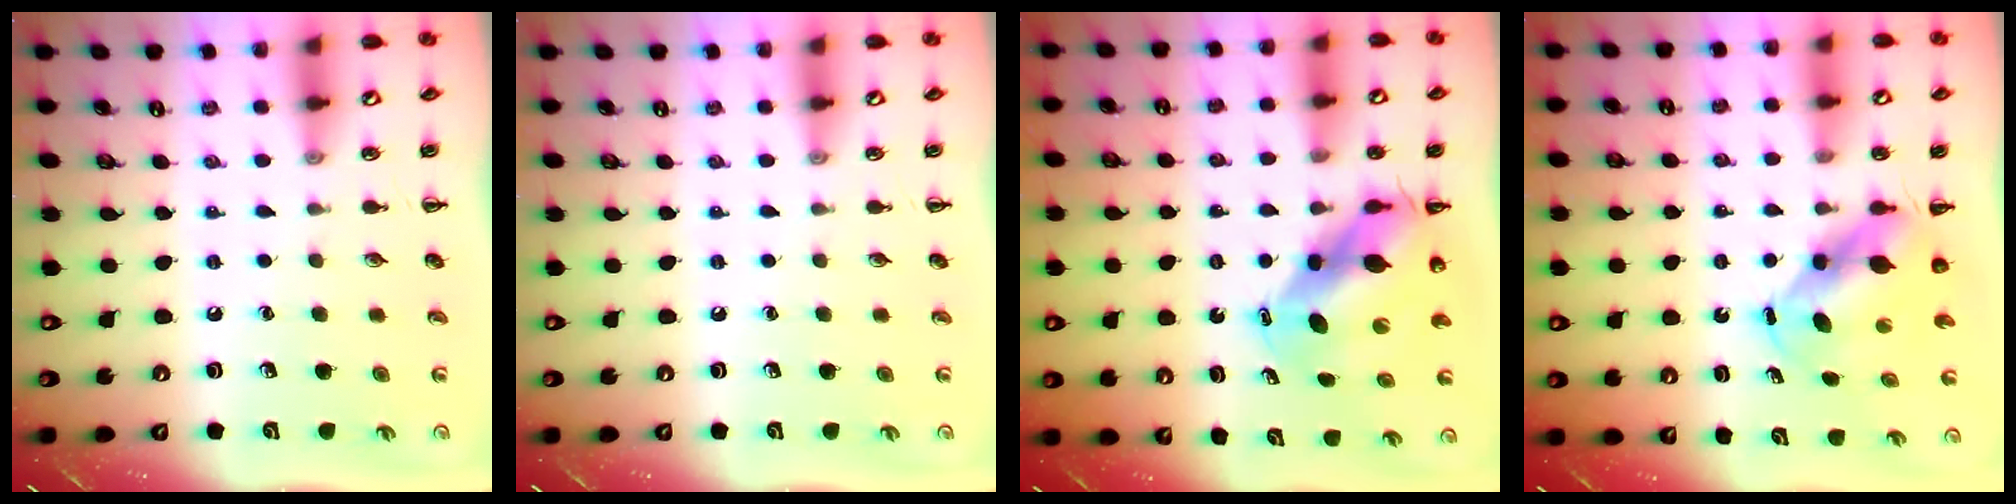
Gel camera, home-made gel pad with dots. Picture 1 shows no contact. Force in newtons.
{"total": 0.0}
{"total": 9.5, "press": 9.2, "slide": 2.5}
{"total": 5.7, "press": 5.5, "slide": 1.7}